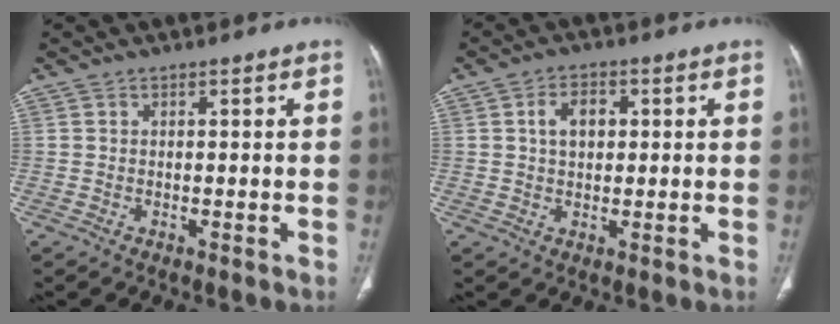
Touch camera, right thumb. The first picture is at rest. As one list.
[{"total": 4.9, "force": [1.0, 3.4, 3.5], "torque": [-0.048, 0.006, 0.014]}]